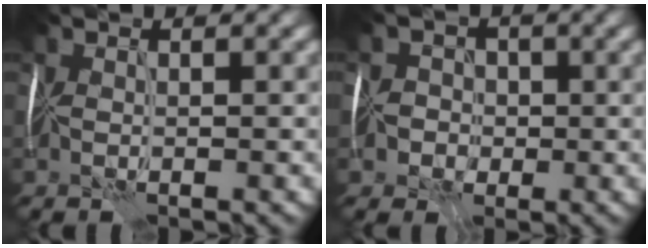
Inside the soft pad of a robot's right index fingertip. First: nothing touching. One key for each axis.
{"total": 3.2, "fx": -1.7, "fy": 2.8, "fz": 0.2, "tx": 0.034, "ty": 0.009, "tz": -0.047}